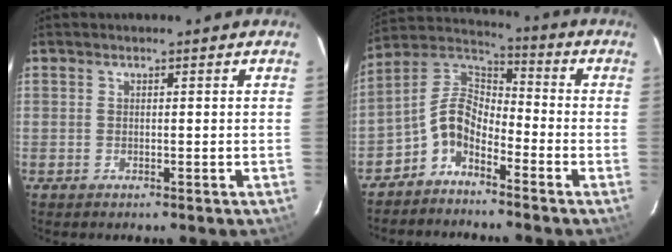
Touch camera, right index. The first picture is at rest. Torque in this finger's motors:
{"motor_torque": [0.58, -0.28, 0.45, 0.05]}